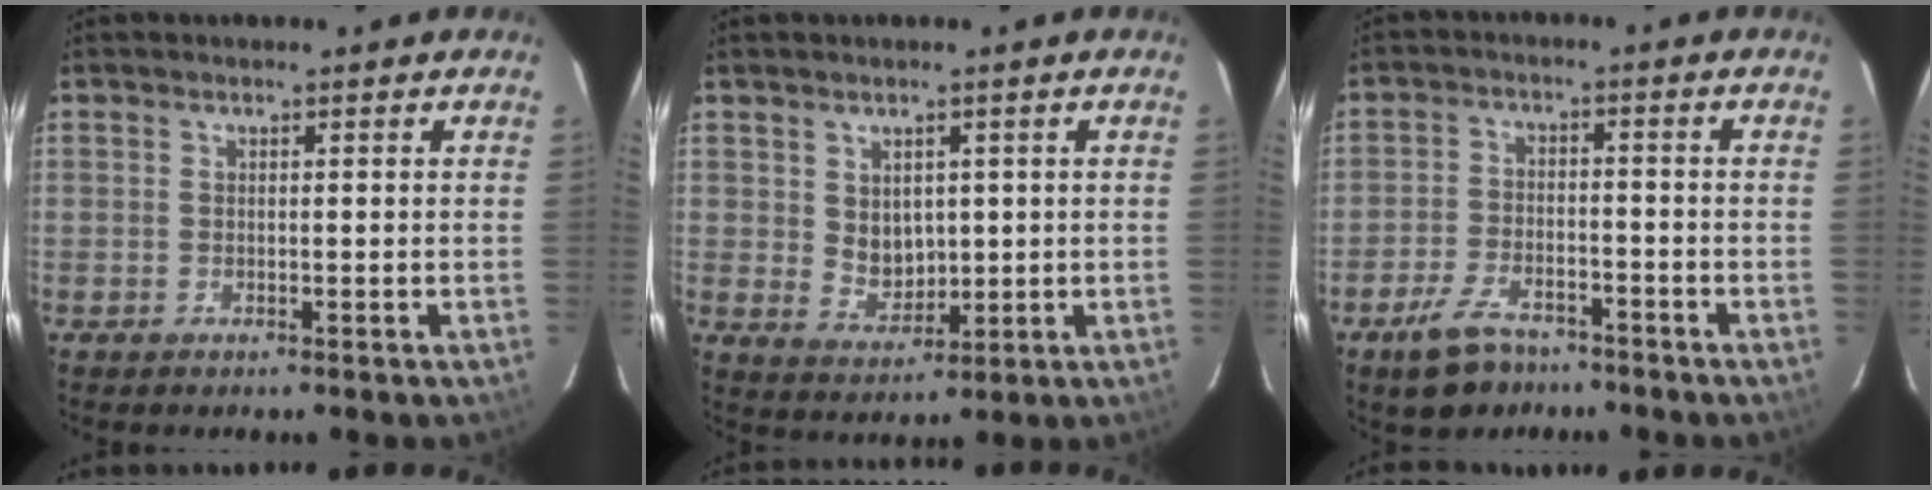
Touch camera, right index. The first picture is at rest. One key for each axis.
{"total": 5.2, "fx": 1.3, "fy": 4.2, "fz": 2.8, "tx": -0.046, "ty": 0.000, "tz": 0.036}
{"total": 8.4, "fx": -6.1, "fy": 4.4, "fz": 3.9, "tx": -0.105, "ty": 0.005, "tz": -0.100}